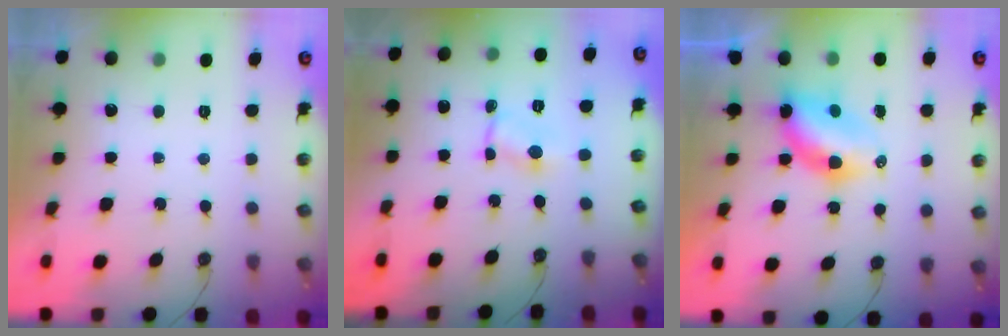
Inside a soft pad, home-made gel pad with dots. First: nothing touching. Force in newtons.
{"total": 1.1, "press": 1.1, "slide": 0.2}
{"total": 6.7, "press": 6.7, "slide": 0.7}